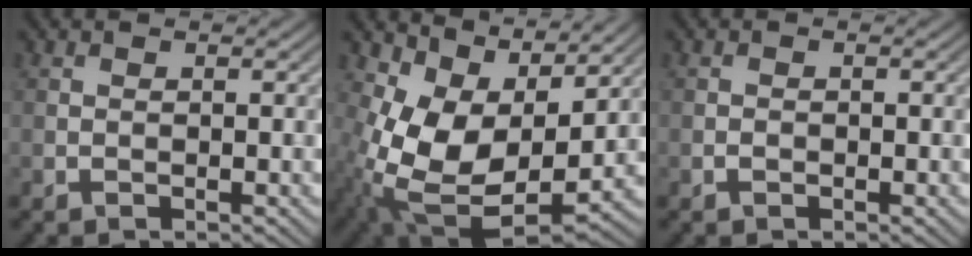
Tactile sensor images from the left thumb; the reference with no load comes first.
{"total": 12.1, "force": [3.4, 6.9, 9.3], "torque": [-0.196, -0.013, 0.066]}
{"total": 0.8, "force": [-0.4, 0.5, 0.5], "torque": [-0.007, 0.000, -0.007]}